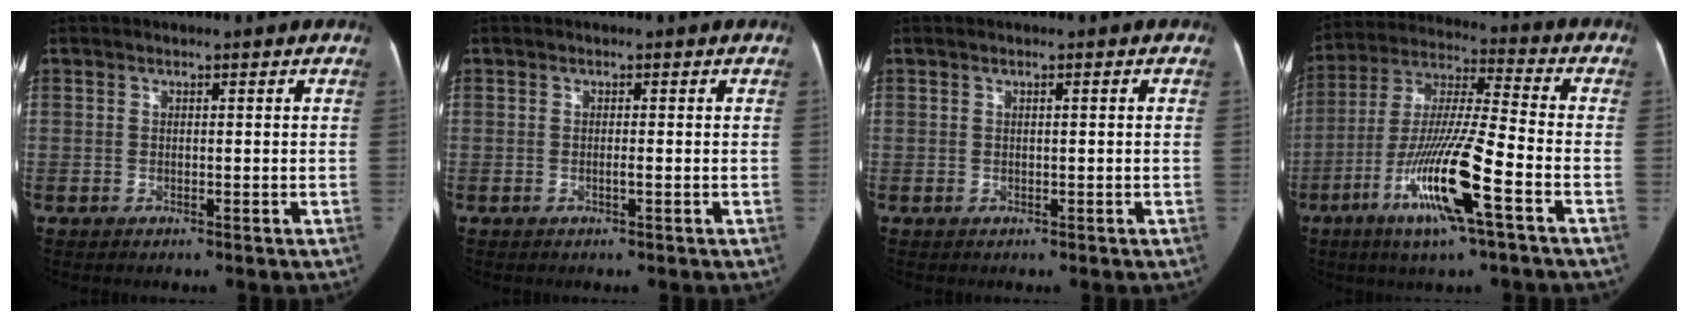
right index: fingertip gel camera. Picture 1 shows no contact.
{"total": 0.8, "force": [-0.3, 0.1, 0.8], "torque": [-0.015, 0.001, -0.006]}
{"total": 0.7, "force": [0.1, 0.2, 0.7], "torque": [-0.015, 0.006, 0.003]}
{"total": 16.2, "force": [-6.8, 0.7, 14.7], "torque": [-0.293, -0.011, -0.126]}